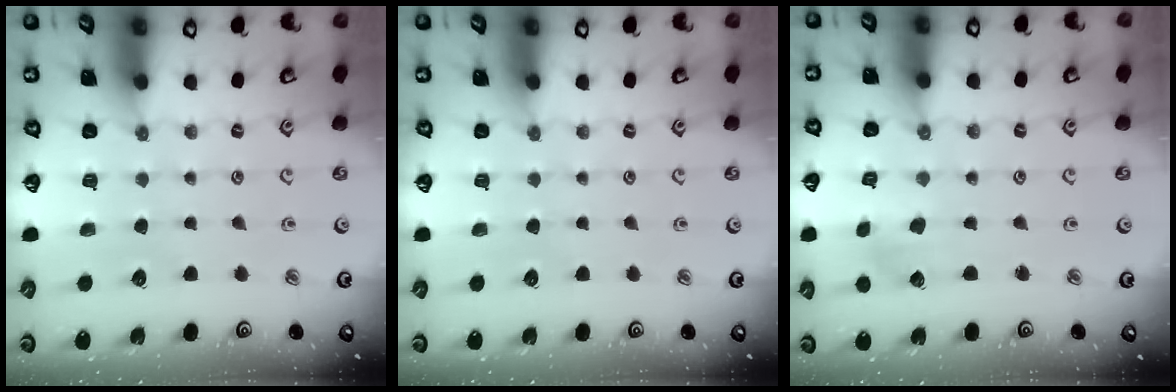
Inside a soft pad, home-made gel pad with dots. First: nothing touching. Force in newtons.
{"total": 0.0}
{"total": 2.1, "press": 2.0, "slide": 0.3}